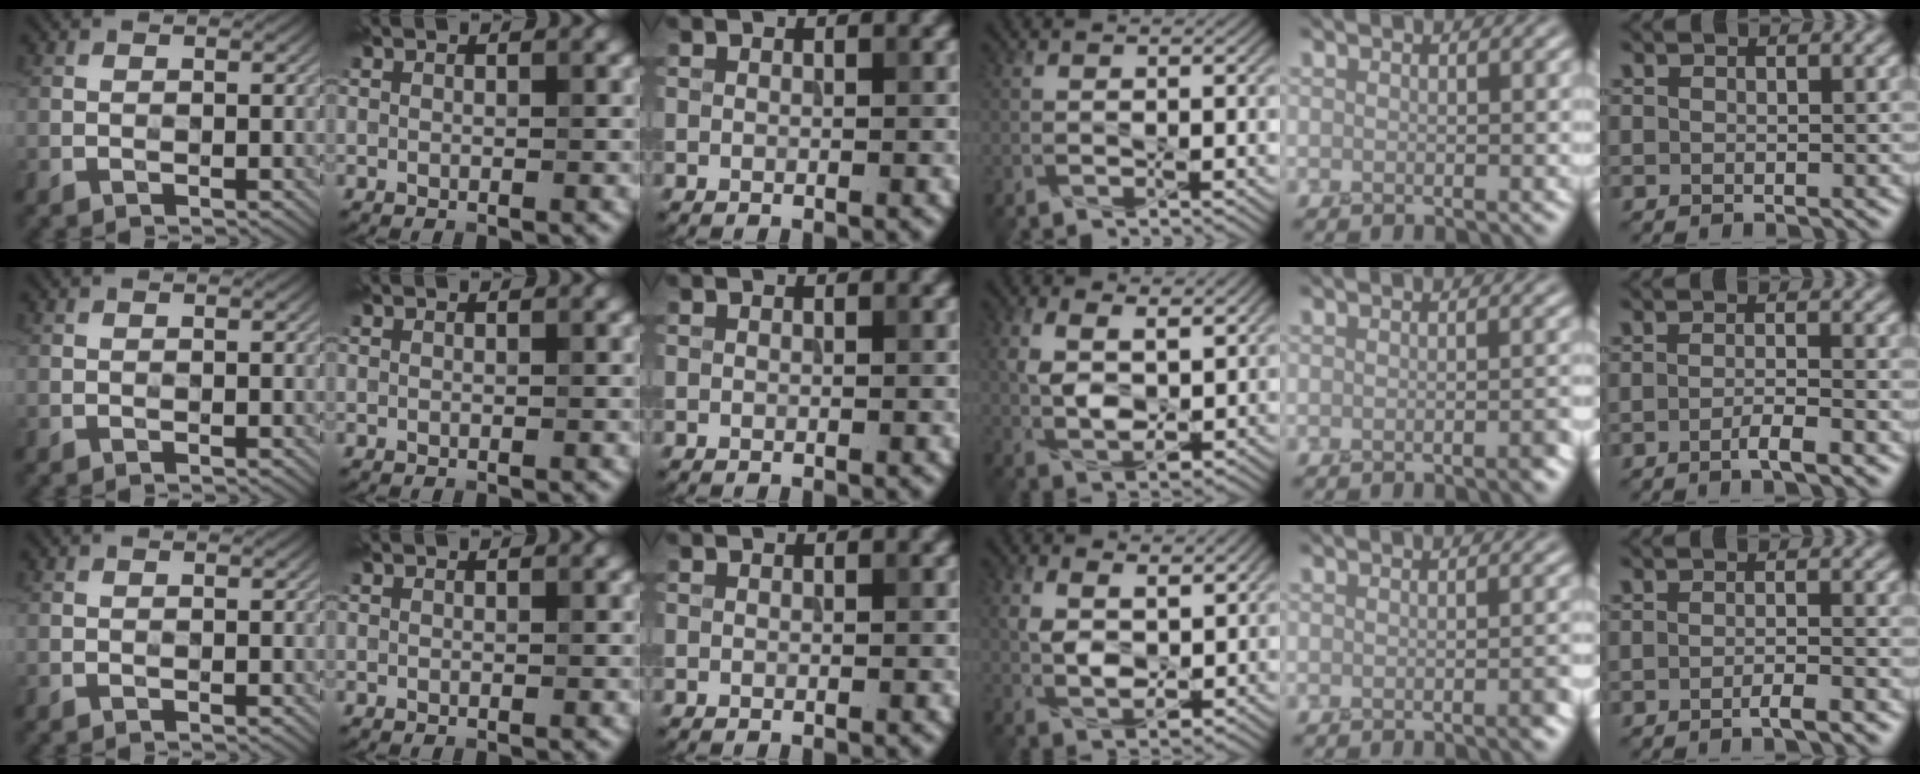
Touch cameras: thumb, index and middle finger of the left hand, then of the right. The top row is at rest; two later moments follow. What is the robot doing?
{"motion": "squeeze", "object": "air blower"}